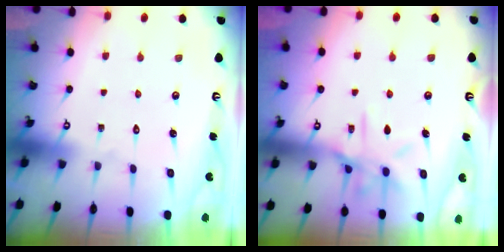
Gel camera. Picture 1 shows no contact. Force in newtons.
{"total": 11.5, "press": 11.4, "slide": 0.9}